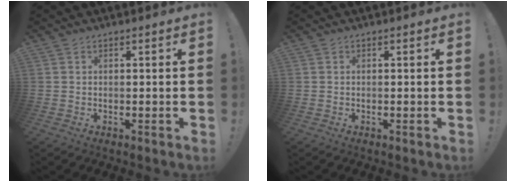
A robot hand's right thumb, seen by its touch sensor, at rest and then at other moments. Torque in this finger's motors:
{"motor_torque": [-0.32, 0.32, 0.00, -0.01, 0.06]}